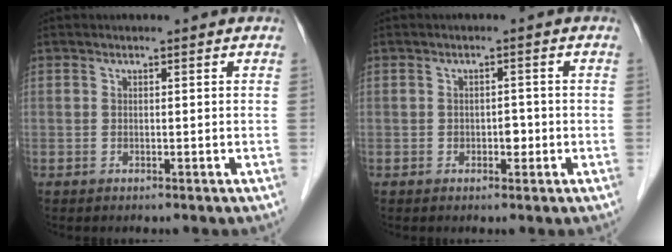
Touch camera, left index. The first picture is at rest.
{"total": 1.6, "force": [-0.5, 1.0, 1.1], "torque": [-0.015, 0.003, -0.005]}